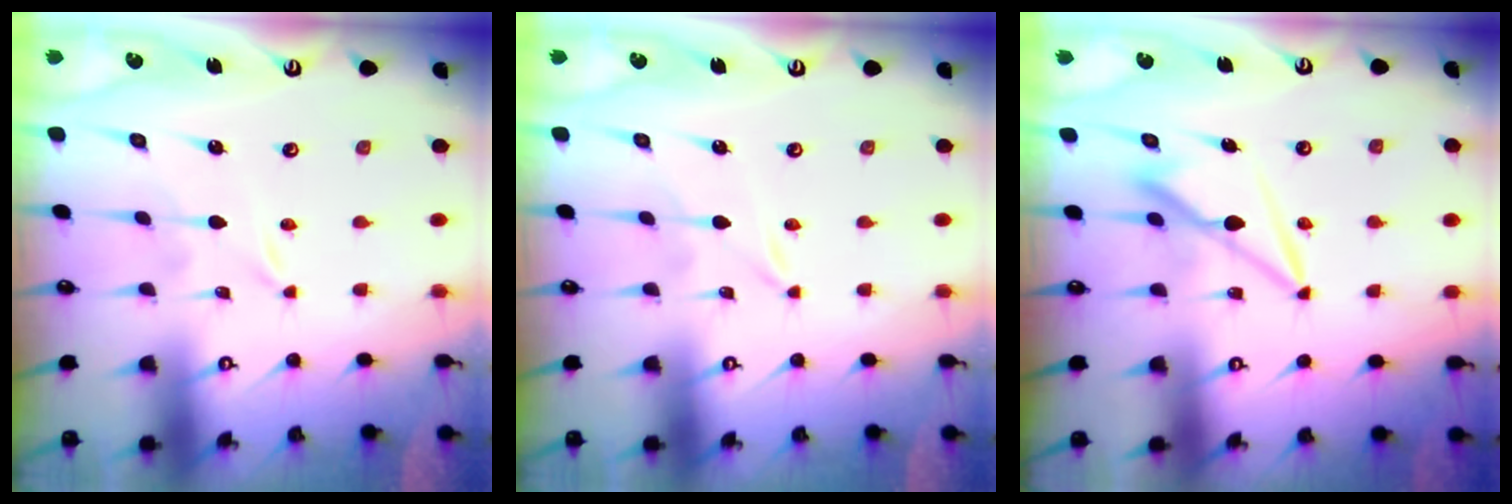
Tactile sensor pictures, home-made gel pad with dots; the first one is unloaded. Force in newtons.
{"total": 0.0}
{"total": 7.6, "press": 7.5, "slide": 1.0}